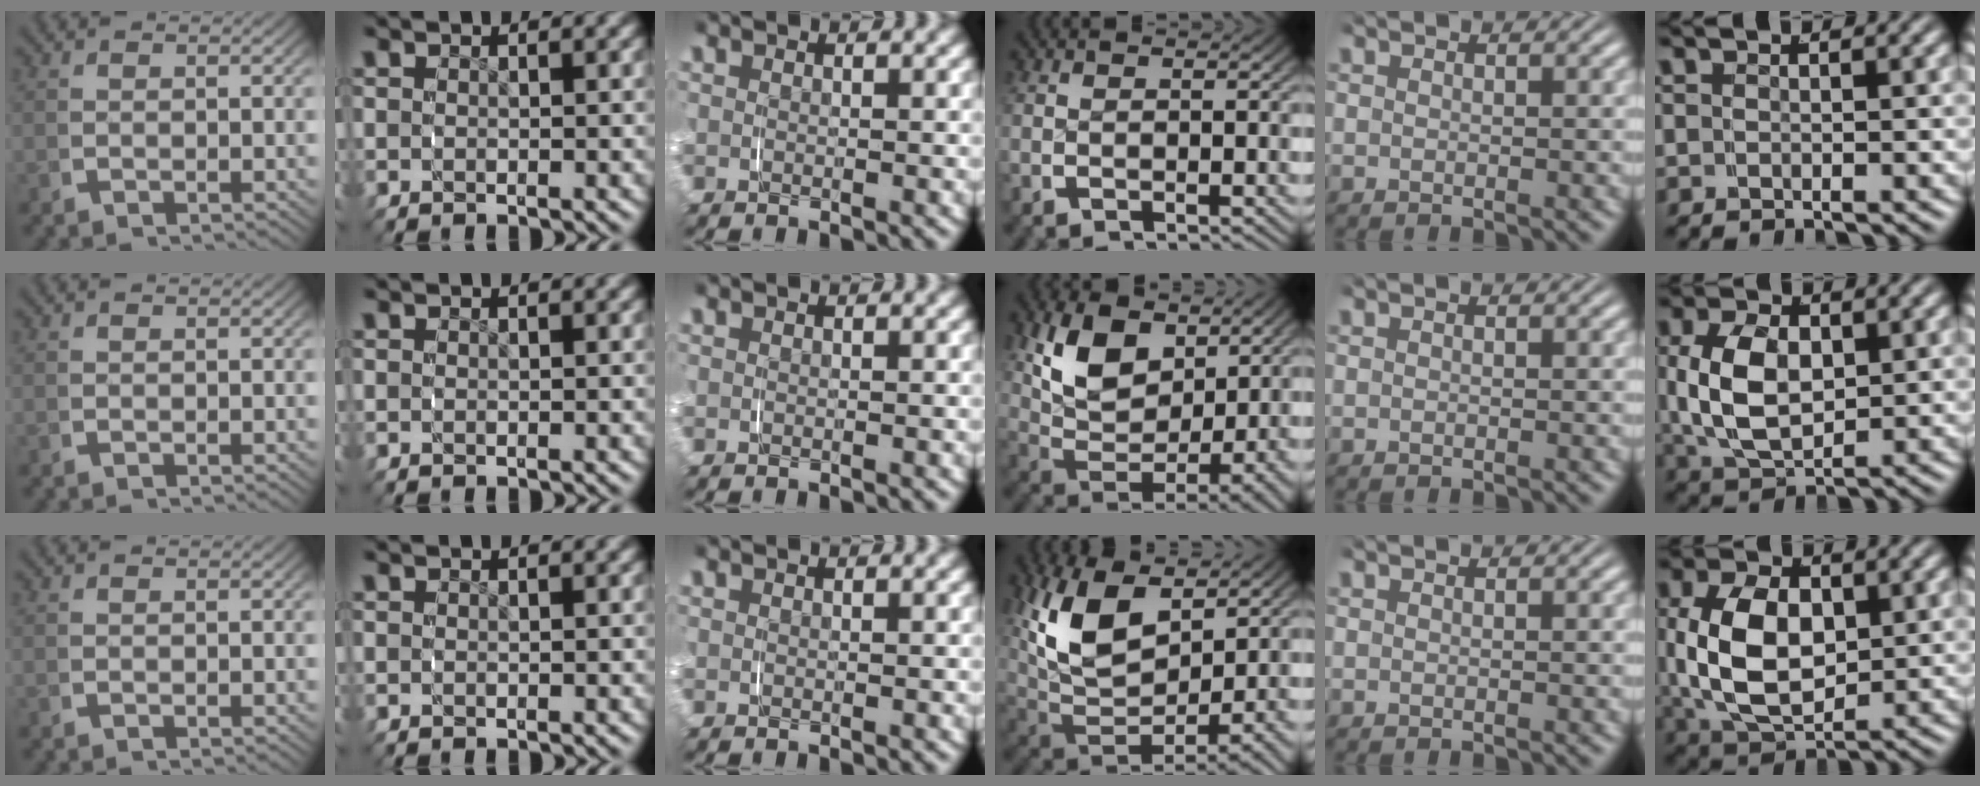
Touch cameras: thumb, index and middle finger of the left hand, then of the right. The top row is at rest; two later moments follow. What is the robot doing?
{"motion": "grasp_and_lifting", "object": "shorts"}